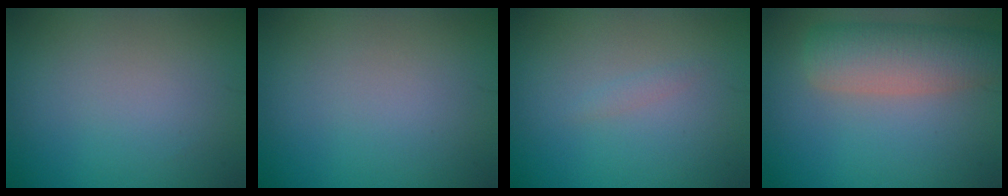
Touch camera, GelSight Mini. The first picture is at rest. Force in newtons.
{"total": 0.0}
{"total": 0.6, "press": 0.6, "slide": 0.0}
{"total": 5.8, "press": 5.8, "slide": 0.3}